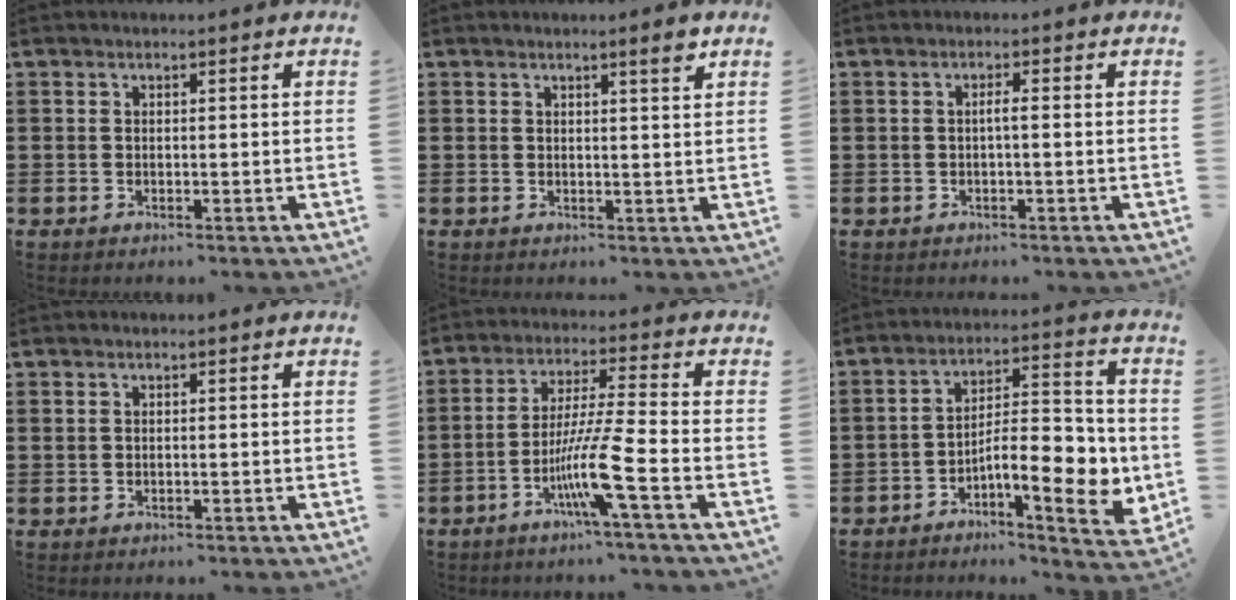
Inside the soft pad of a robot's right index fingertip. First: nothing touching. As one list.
[{"total": 2.4, "force": [1.7, -0.1, 1.7], "torque": [-0.028, -0.003, 0.027]}, {"total": 1.4, "force": [-0.3, 0.0, 1.3], "torque": [-0.025, 0.001, -0.006]}, {"total": 0.0}, {"total": 9.7, "force": [-4.5, -0.4, 8.6], "torque": [-0.178, -0.018, -0.089]}, {"total": 10.4, "force": [-3.4, 3.8, 9.1], "torque": [-0.127, -0.002, -0.058]}]